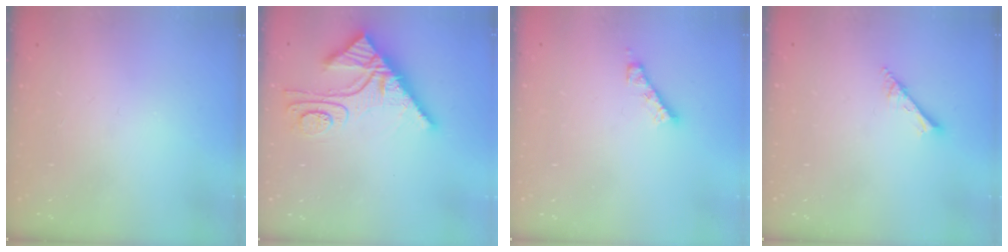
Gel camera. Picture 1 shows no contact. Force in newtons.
{"total": 14.1, "press": 14.1, "slide": 0.9}
{"total": 4.0, "press": 4.0, "slide": 0.2}
{"total": 2.5, "press": 2.5, "slide": 0.2}